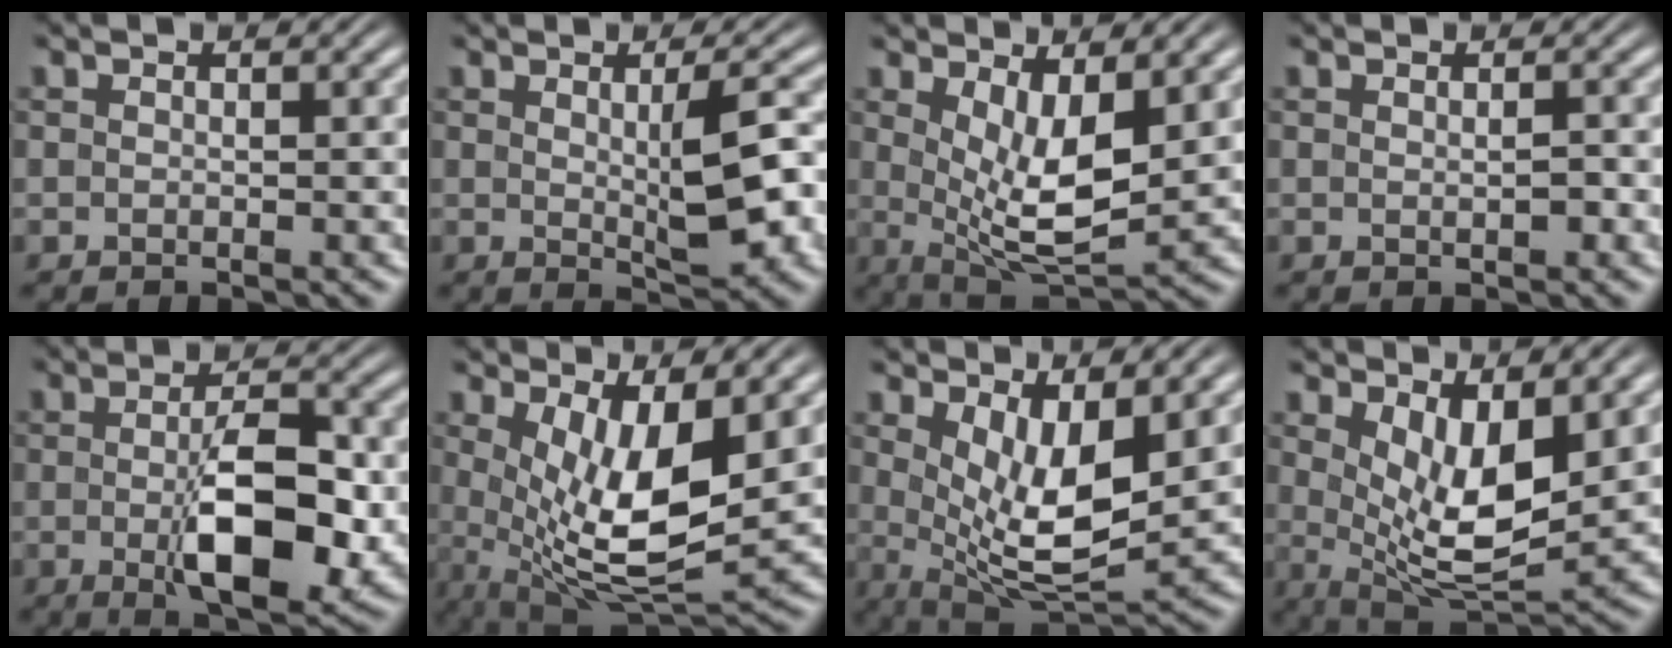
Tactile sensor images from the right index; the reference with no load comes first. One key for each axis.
{"total": 4.2, "fx": 0.0, "fy": 0.6, "fz": 4.1, "tx": -0.058, "ty": -0.010, "tz": 0.008}
{"total": 7.5, "fx": 0.7, "fy": 3.5, "fz": 6.6, "tx": -0.102, "ty": -0.034, "tz": 0.026}
{"total": 0.8, "fx": -0.3, "fy": 0.1, "fz": 0.7, "tx": -0.012, "ty": -0.006, "tz": -0.004}
{"total": 8.2, "fx": -1.5, "fy": 3.0, "fz": 7.5, "tx": -0.120, "ty": -0.018, "tz": -0.018}
{"total": 10.0, "fx": 0.4, "fy": 4.9, "fz": 8.8, "tx": -0.155, "ty": -0.041, "tz": 0.028}
{"total": 9.3, "fx": 1.0, "fy": 4.9, "fz": 7.9, "tx": -0.134, "ty": -0.039, "tz": 0.034}
{"total": 8.6, "fx": 1.3, "fy": 4.5, "fz": 7.3, "tx": -0.120, "ty": -0.035, "tz": 0.036}